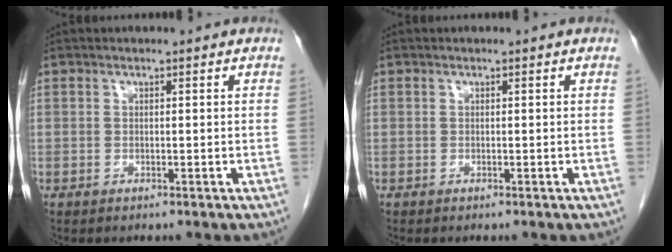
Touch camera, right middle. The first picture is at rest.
{"total": 0.0}